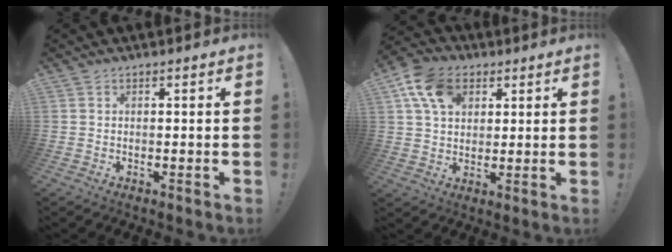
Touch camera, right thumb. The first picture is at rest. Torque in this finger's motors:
{"motor_torque": [1.12, 1.22, 0.53, -0.15, 0.08]}